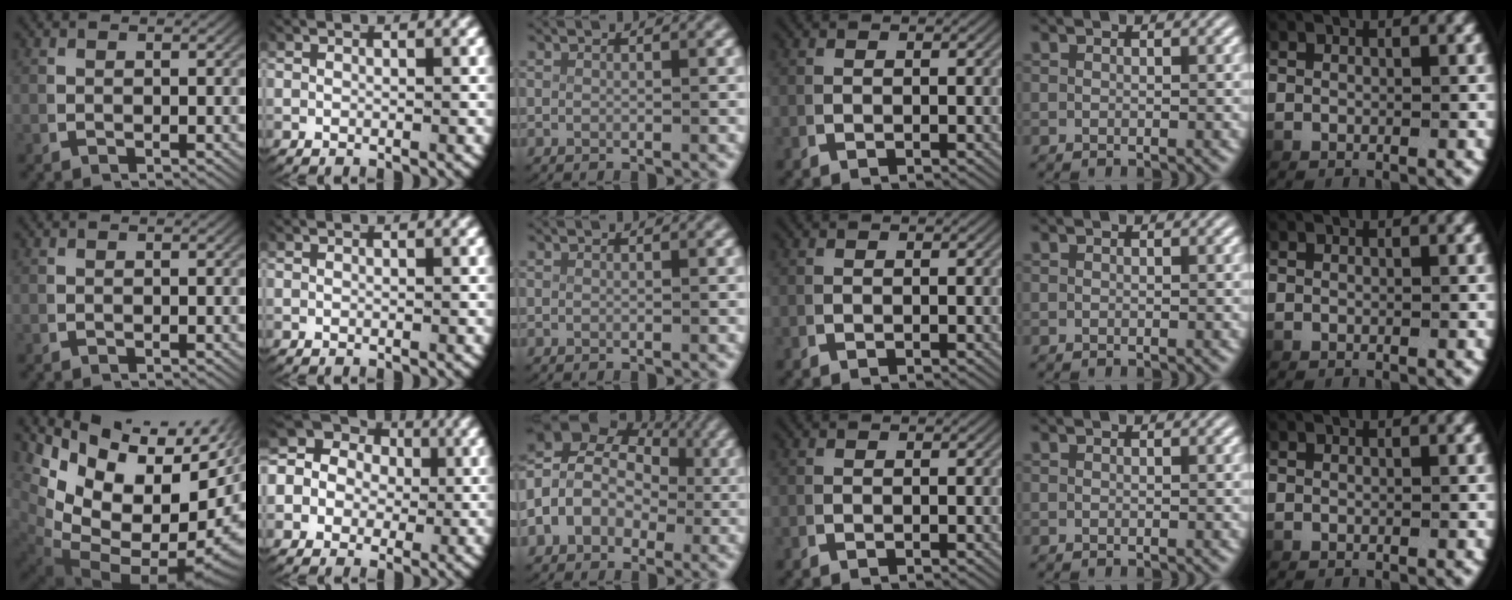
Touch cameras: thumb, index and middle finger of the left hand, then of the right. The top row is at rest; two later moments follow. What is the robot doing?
{"motion": "lift_and_place", "object": "coat"}